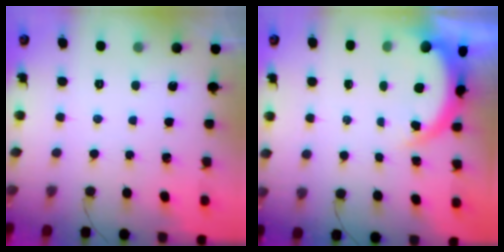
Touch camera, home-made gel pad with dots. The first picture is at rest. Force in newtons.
{"total": 4.6, "press": 4.5, "slide": 0.2}